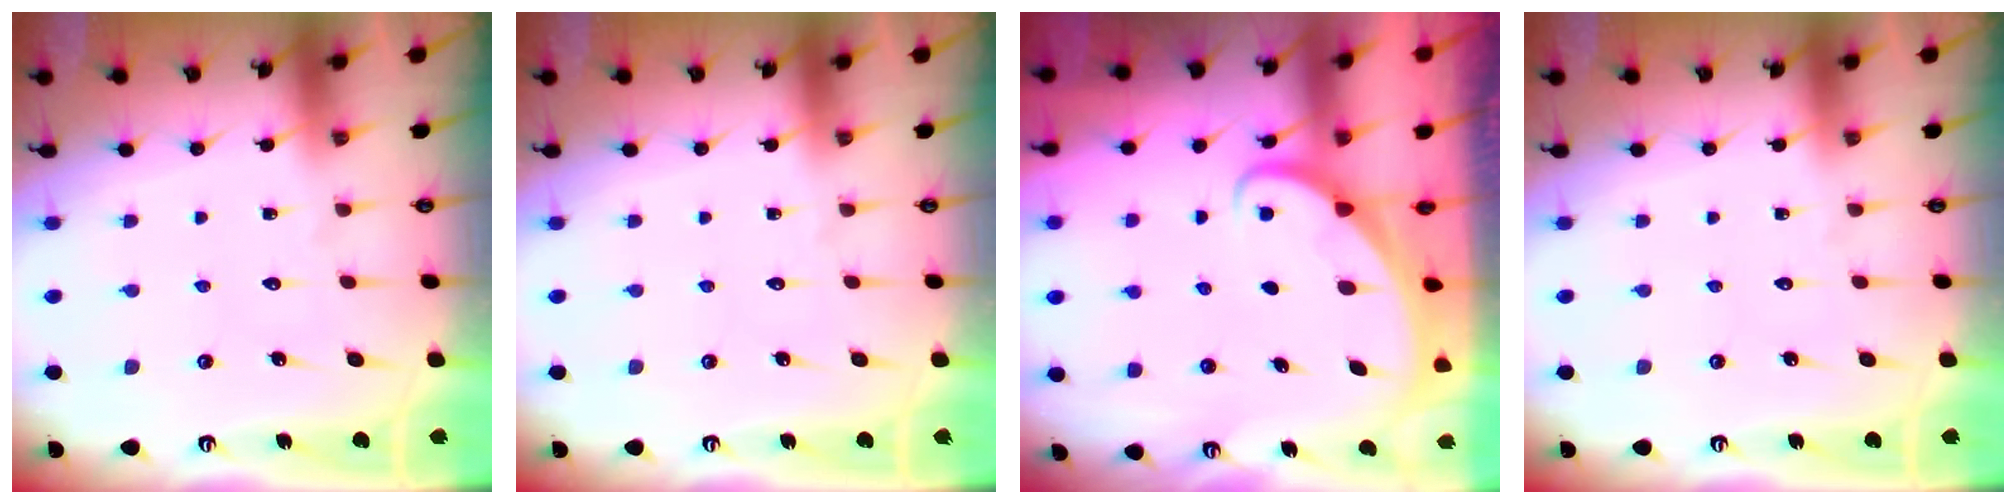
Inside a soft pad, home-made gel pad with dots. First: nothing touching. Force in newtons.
{"total": 0.0}
{"total": 1.8, "press": 1.8, "slide": 0.1}
{"total": 0.0}